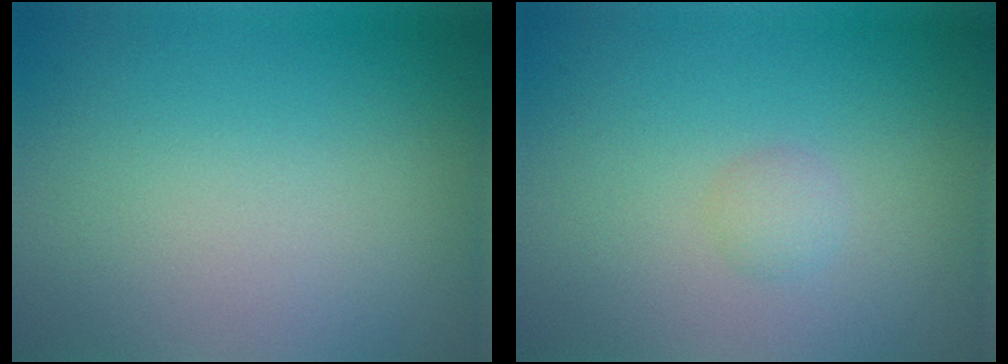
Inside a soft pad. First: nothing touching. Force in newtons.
{"total": 1.1, "press": 1.1, "slide": 0.0}